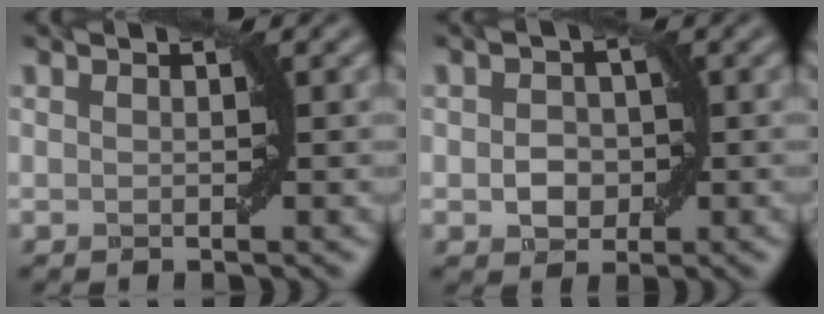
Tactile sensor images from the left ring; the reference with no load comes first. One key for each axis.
{"total": 2.3, "fx": -0.4, "fy": 2.0, "fz": 1.2, "tx": -0.017, "ty": 0.001, "tz": -0.008}